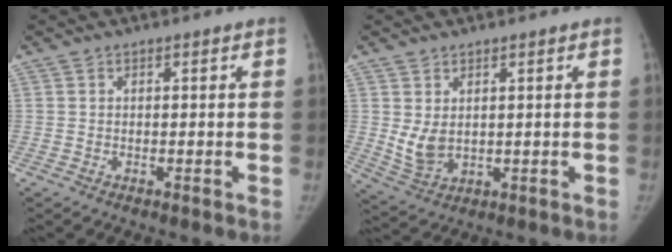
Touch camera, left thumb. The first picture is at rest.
{"total": 5.1, "force": [1.0, 3.3, 3.8], "torque": [-0.065, -0.014, 0.034]}